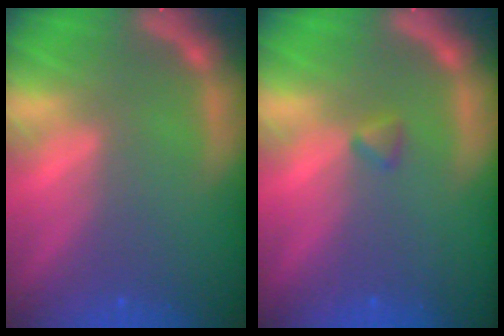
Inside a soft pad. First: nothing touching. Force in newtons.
{"total": 0.9}